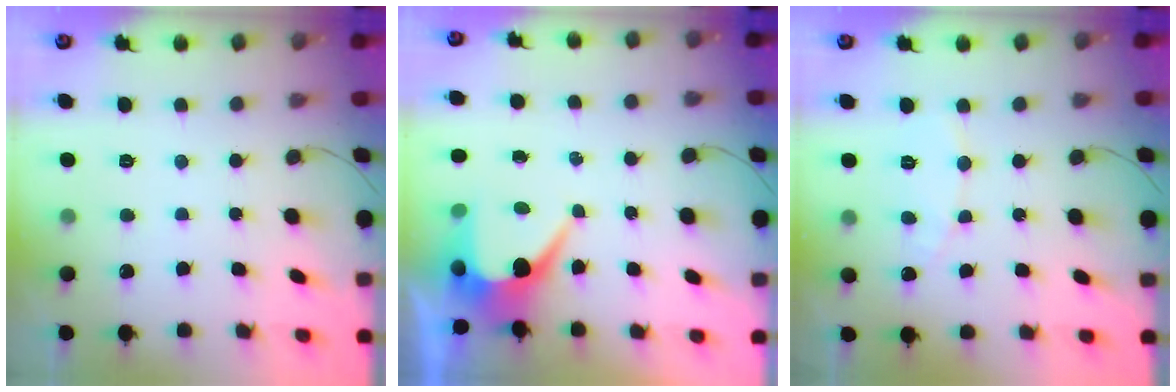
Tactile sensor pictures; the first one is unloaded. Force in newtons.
{"total": 6.7, "press": 6.7, "slide": 0.3}
{"total": 4.9, "press": 4.9, "slide": 0.4}